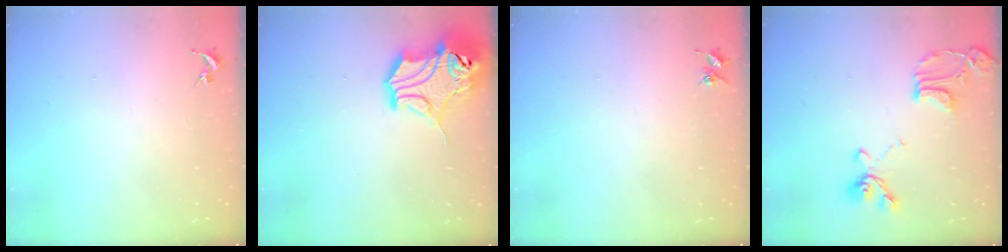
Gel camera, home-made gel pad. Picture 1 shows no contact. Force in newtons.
{"total": 16.0, "press": 15.8, "slide": 2.5}
{"total": 3.2, "press": 3.1, "slide": 0.4}
{"total": 16.6, "press": 16.5, "slide": 1.7}